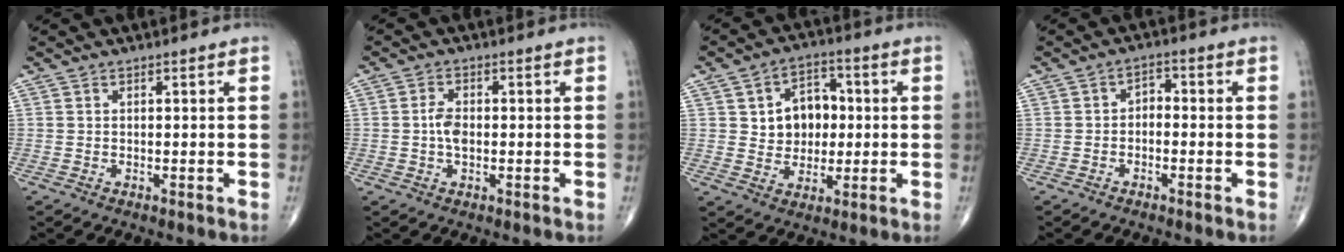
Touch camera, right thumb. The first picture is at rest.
{"total": 3.4, "force": [-0.3, 1.9, 2.8], "torque": [-0.053, 0.005, -0.010]}
{"total": 9.4, "force": [1.2, 7.4, 5.7], "torque": [-0.041, 0.009, 0.016]}
{"total": 2.6, "force": [-0.8, 1.8, 1.7], "torque": [-0.012, 0.020, -0.025]}